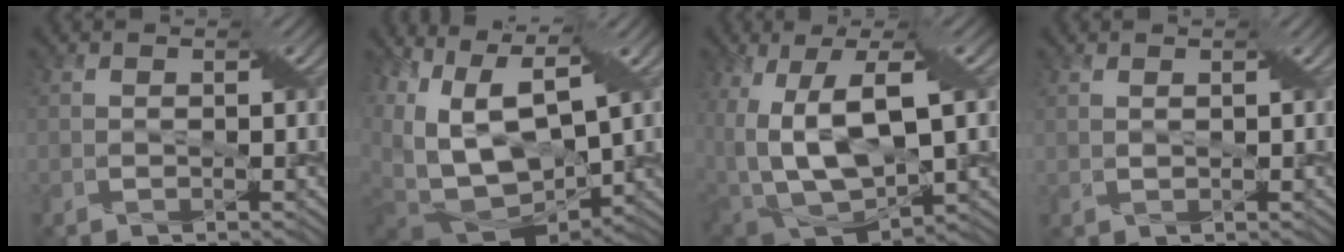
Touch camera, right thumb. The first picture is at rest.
{"total": 16.8, "force": [1.3, 9.6, 13.7], "torque": [-0.297, -0.006, 0.072]}
{"total": 17.6, "force": [1.8, 9.8, 14.5], "torque": [-0.290, -0.015, 0.066]}
{"total": 0.8, "force": [0.6, 0.1, 0.5], "torque": [-0.011, -0.001, 0.012]}